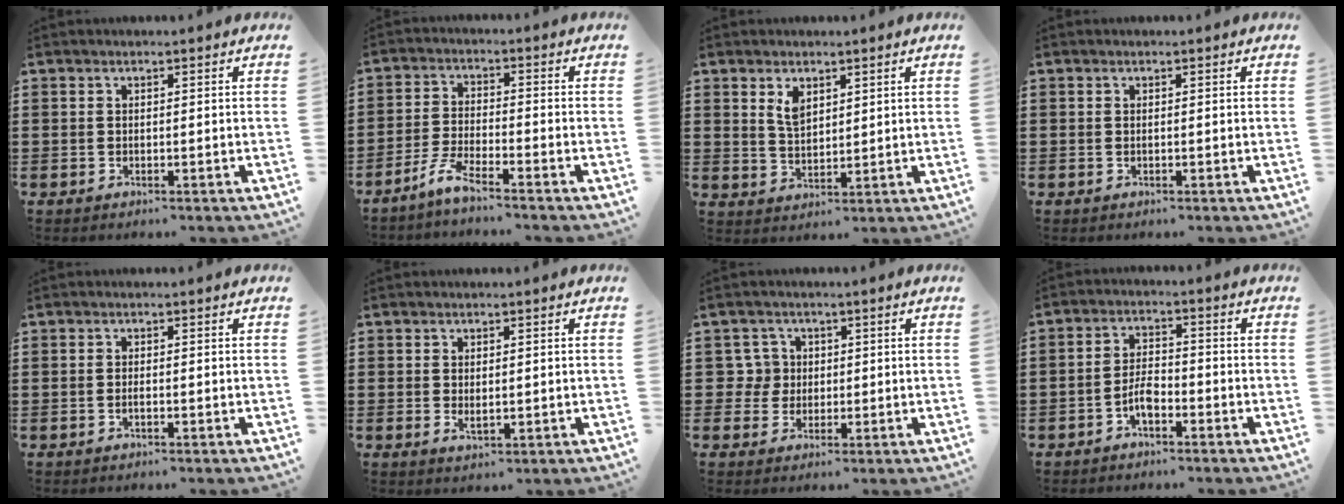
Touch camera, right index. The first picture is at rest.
{"total": 4.2, "force": [-3.6, 0.0, 2.3], "torque": [-0.068, -0.010, -0.077]}
{"total": 3.4, "force": [2.0, 1.9, 2.1], "torque": [-0.048, 0.005, 0.037]}
{"total": 0.0}
{"total": 0.7, "force": [-0.3, 0.1, 0.6], "torque": [-0.011, -0.004, -0.004]}
{"total": 1.6, "force": [0.2, 0.8, 1.4], "torque": [-0.027, 0.004, 0.002]}
{"total": 4.0, "force": [0.4, 3.9, 0.7], "torque": [-0.033, 0.012, 0.005]}
{"total": 3.4, "force": [-1.9, 1.7, 2.4], "torque": [-0.051, 0.005, -0.038]}